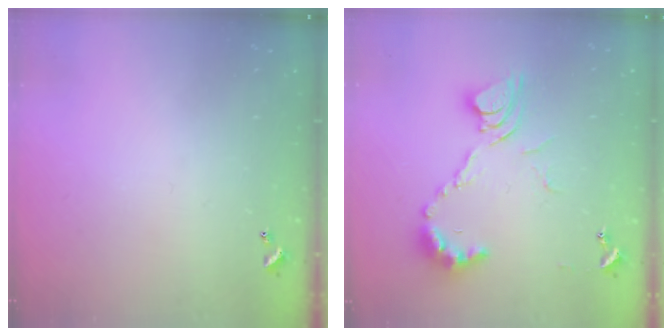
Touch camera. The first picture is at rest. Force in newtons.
{"total": 10.4, "press": 10.3, "slide": 0.9}